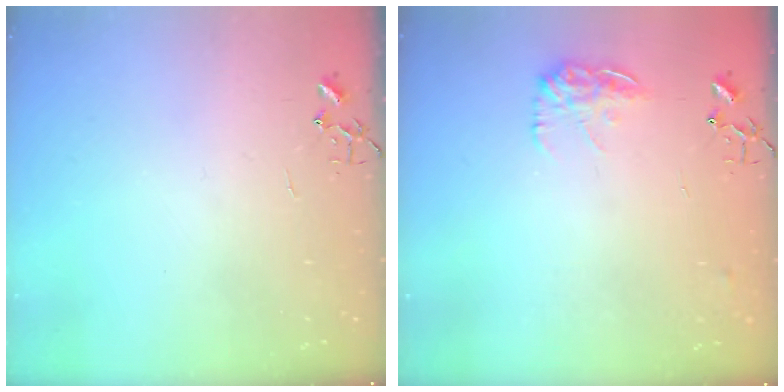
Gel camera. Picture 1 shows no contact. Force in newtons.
{"total": 10.8, "press": 10.7, "slide": 0.6}